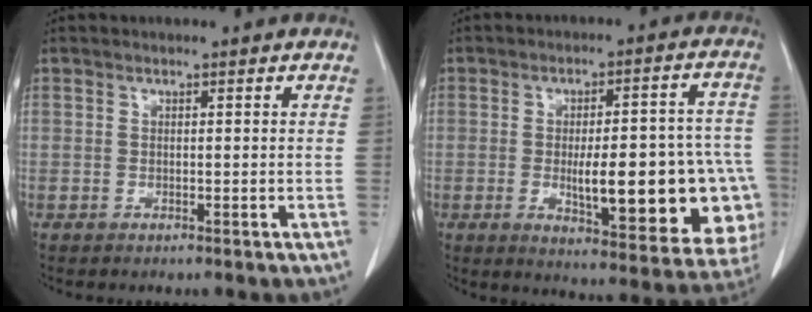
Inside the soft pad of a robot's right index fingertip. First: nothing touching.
{"total": 21.2, "force": [-3.8, 5.9, 20.0], "torque": [-0.185, 0.023, -0.025]}